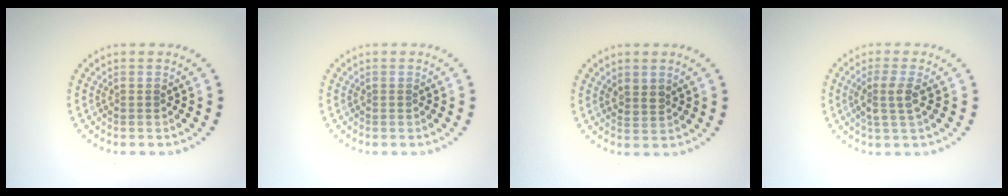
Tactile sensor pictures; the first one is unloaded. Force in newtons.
{"total": 0.0}
{"total": 1.4, "press": 1.2, "slide": 0.8}
{"total": 2.2, "press": 1.9, "slide": 1.1}